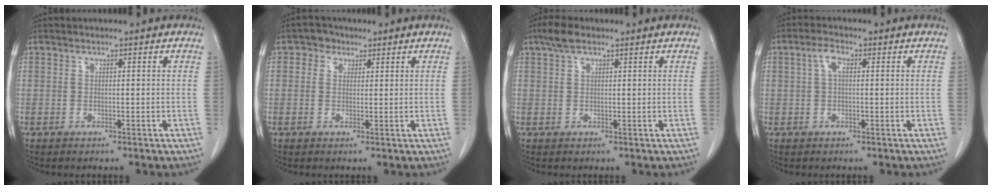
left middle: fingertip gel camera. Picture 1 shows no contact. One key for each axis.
{"total": 2.4, "fx": 1.3, "fy": 2.0, "fz": 0.7, "tx": -0.011, "ty": 0.004, "tz": 0.015}
{"total": 3.0, "fx": 2.0, "fy": 1.2, "fz": 1.8, "tx": -0.040, "ty": 0.014, "tz": 0.038}
{"total": 2.5, "fx": 0.4, "fy": 1.0, "fz": 2.2, "tx": -0.045, "ty": 0.010, "tz": 0.009}